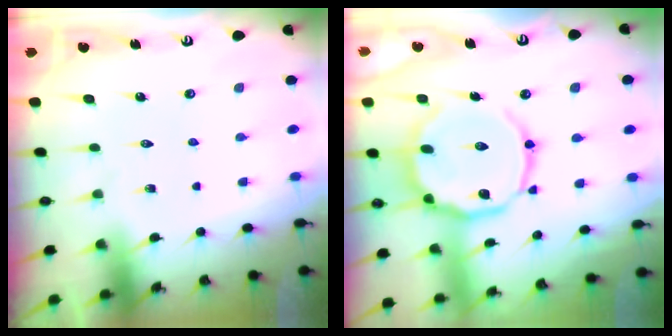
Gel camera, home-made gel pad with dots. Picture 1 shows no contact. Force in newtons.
{"total": 14.2, "press": 14.2, "slide": 1.0}